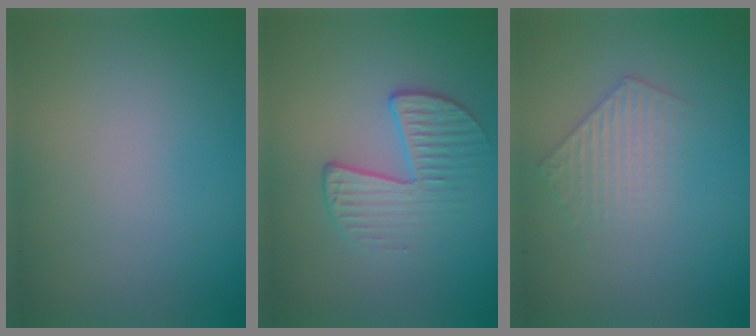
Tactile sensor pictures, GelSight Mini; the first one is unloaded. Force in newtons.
{"total": 2.8, "press": 2.0, "slide": 1.9}
{"total": 2.2, "press": 2.1, "slide": 0.4}